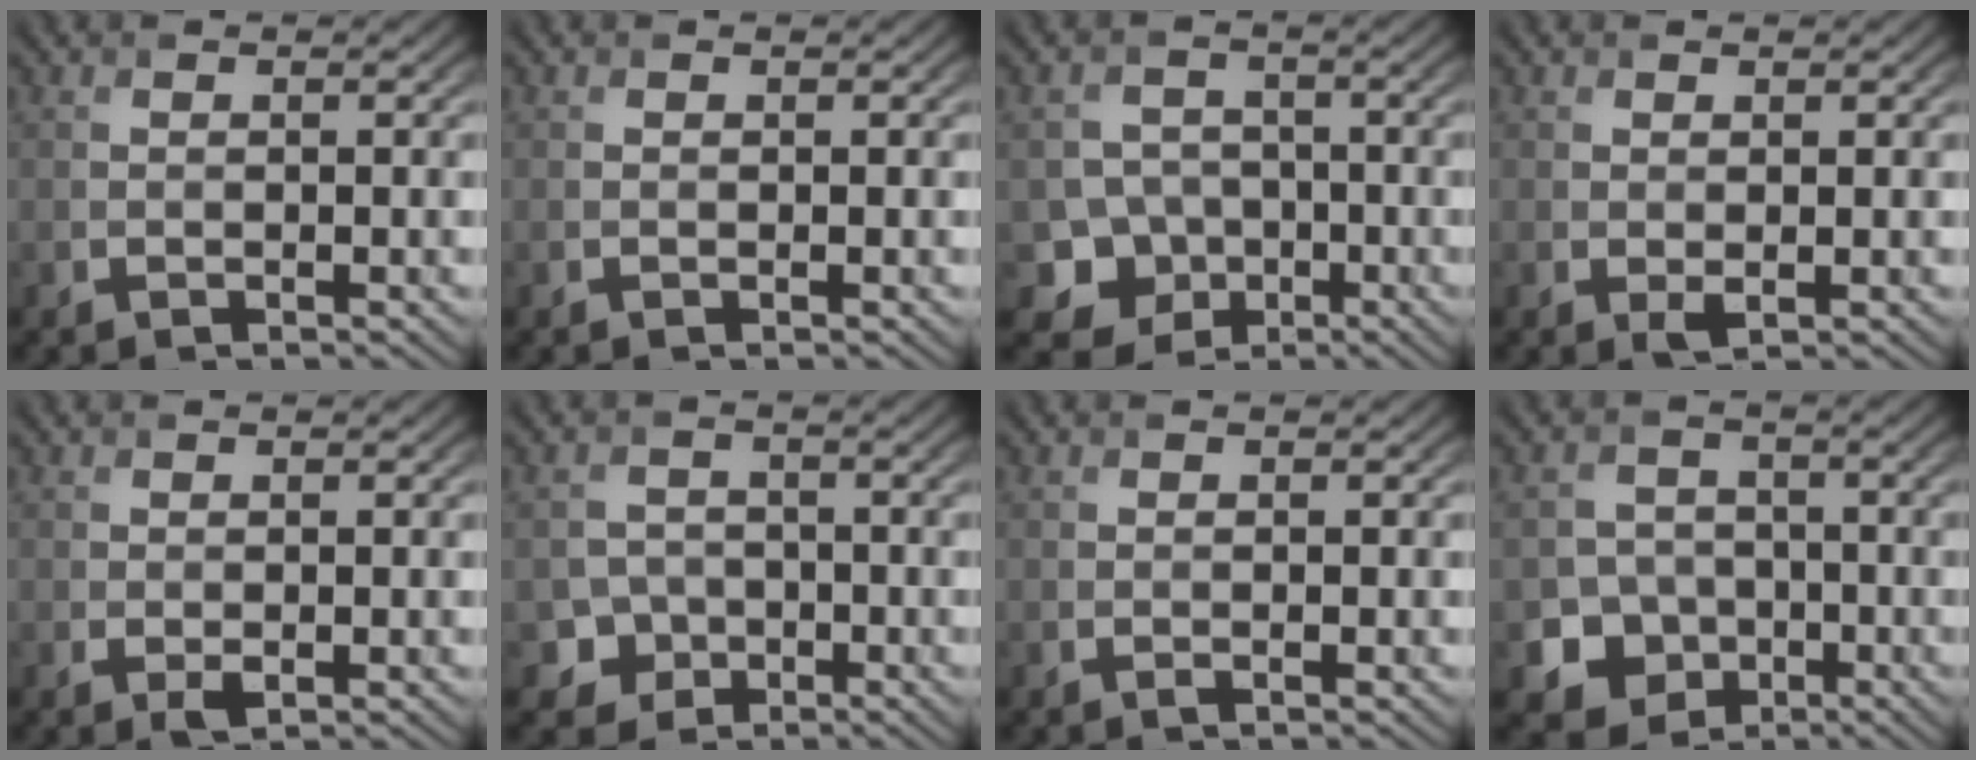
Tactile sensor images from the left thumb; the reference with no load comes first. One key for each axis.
{"total": 0.0}
{"total": 5.8, "fx": -2.2, "fy": 5.1, "fz": 1.5, "tx": -0.025, "ty": -0.002, "tz": -0.061}
{"total": 0.8, "fx": 0.1, "fy": 0.4, "fz": 0.8, "tx": -0.015, "ty": -0.004, "tz": 0.004}
{"total": 1.0, "fx": -0.2, "fy": 0.5, "fz": 0.8, "tx": -0.018, "ty": -0.007, "tz": 0.000}
{"total": 3.6, "fx": -1.5, "fy": 3.2, "fz": 0.7, "tx": -0.007, "ty": 0.000, "tz": -0.036}
{"total": 0.0}
{"total": 6.1, "fx": -2.3, "fy": 5.4, "fz": 1.8, "tx": -0.030, "ty": -0.007, "tz": -0.064}